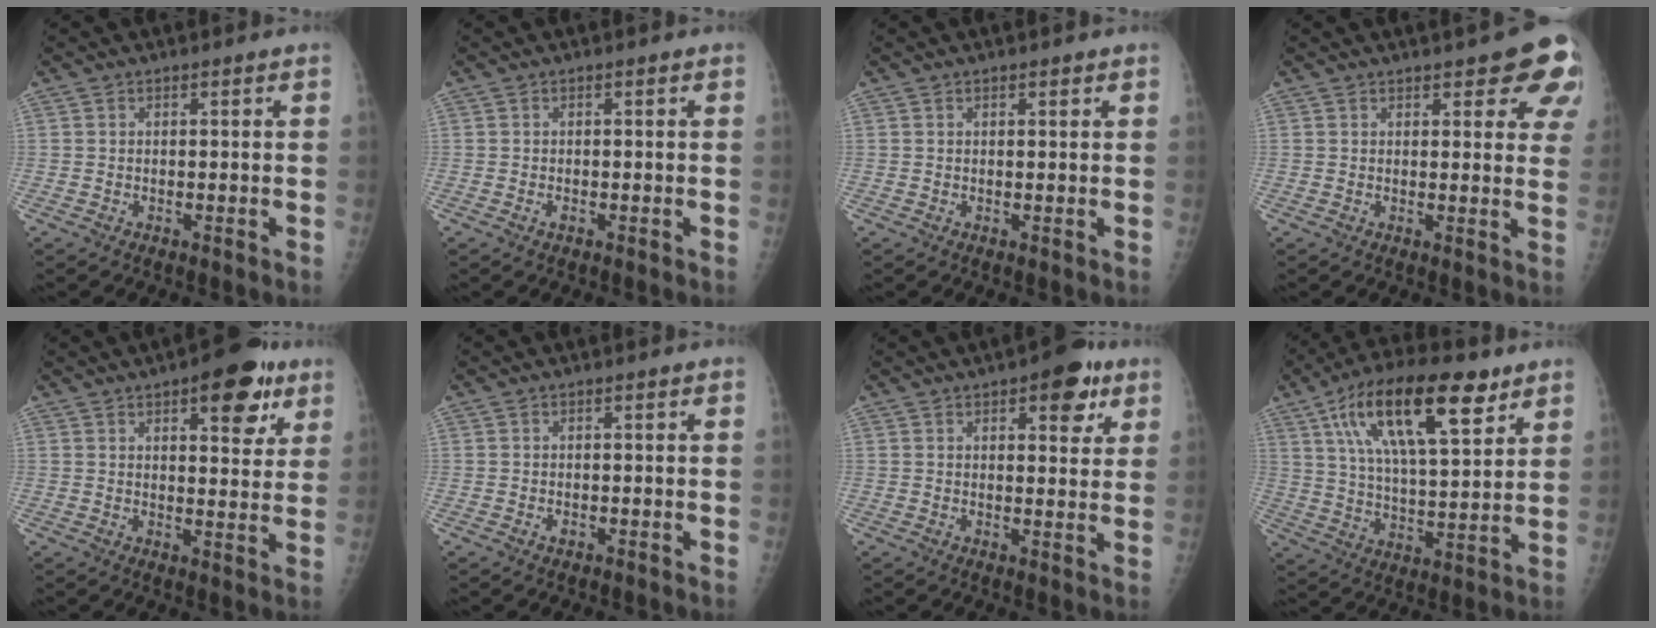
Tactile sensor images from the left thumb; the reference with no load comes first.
{"total": 0.8, "force": [-0.4, 0.4, 0.6], "torque": [-0.010, 0.000, -0.006]}
{"total": 0.9, "force": [0.6, 0.4, 0.6], "torque": [-0.007, -0.002, 0.007]}
{"total": 11.3, "force": [6.4, 4.1, 8.5], "torque": [-0.067, -0.023, 0.067]}
{"total": 11.6, "force": [6.1, 4.9, 8.6], "torque": [-0.074, -0.021, 0.074]}
{"total": 0.8, "force": [-0.3, 0.5, 0.5], "torque": [-0.007, -0.001, -0.005]}
{"total": 8.1, "force": [4.2, 3.7, 5.9], "torque": [-0.045, -0.013, 0.047]}
{"total": 20.8, "force": [10.6, 7.9, 16.1], "torque": [-0.255, -0.021, 0.180]}